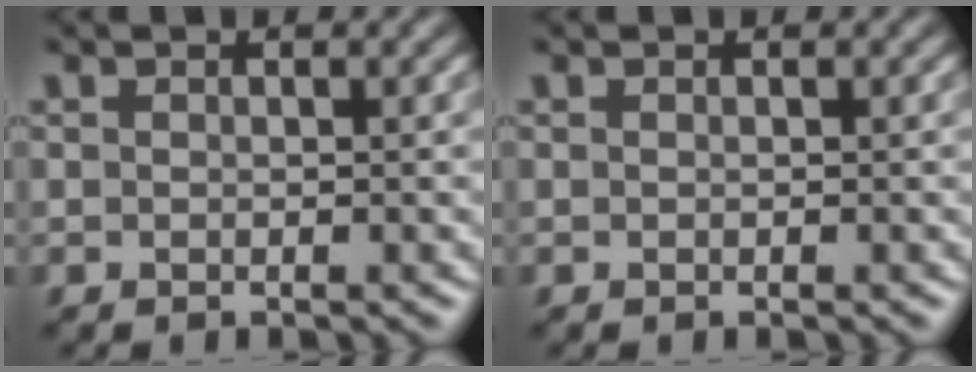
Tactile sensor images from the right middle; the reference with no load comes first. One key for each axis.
{"total": 0.0}